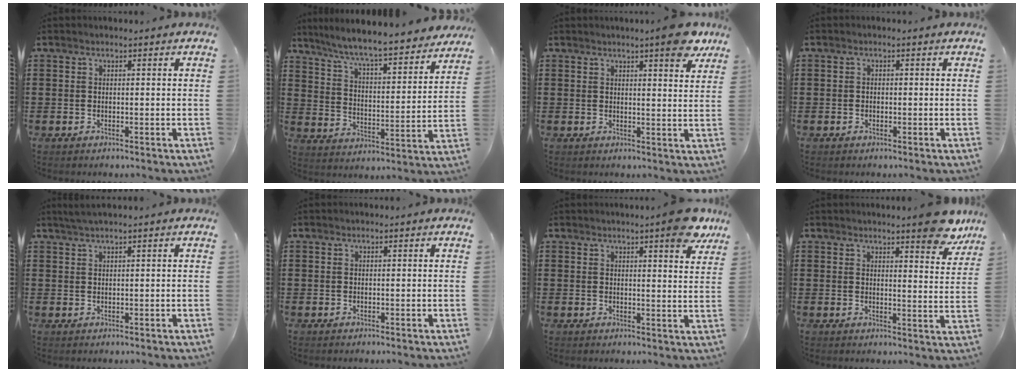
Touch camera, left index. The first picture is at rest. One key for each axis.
{"total": 7.1, "fx": 6.5, "fy": -0.4, "fz": 2.8, "tx": -0.083, "ty": -0.051, "tz": 0.106}
{"total": 6.9, "fx": 5.4, "fy": 0.6, "fz": 4.2, "tx": -0.058, "ty": -0.023, "tz": 0.089}
{"total": 0.7, "fx": -0.4, "fy": 0.5, "fz": 0.2, "tx": -0.008, "ty": -0.001, "tz": -0.009}
{"total": 1.3, "fx": 0.8, "fy": -0.1, "fz": 0.9, "tx": -0.017, "ty": 0.000, "tz": 0.016}
{"total": 0.0}
{"total": 7.0, "fx": 5.4, "fy": 0.5, "fz": 4.4, "tx": -0.061, "ty": -0.025, "tz": 0.089}
{"total": 6.6, "fx": 5.7, "fy": 0.6, "fz": 3.3, "tx": -0.041, "ty": -0.031, "tz": 0.095}